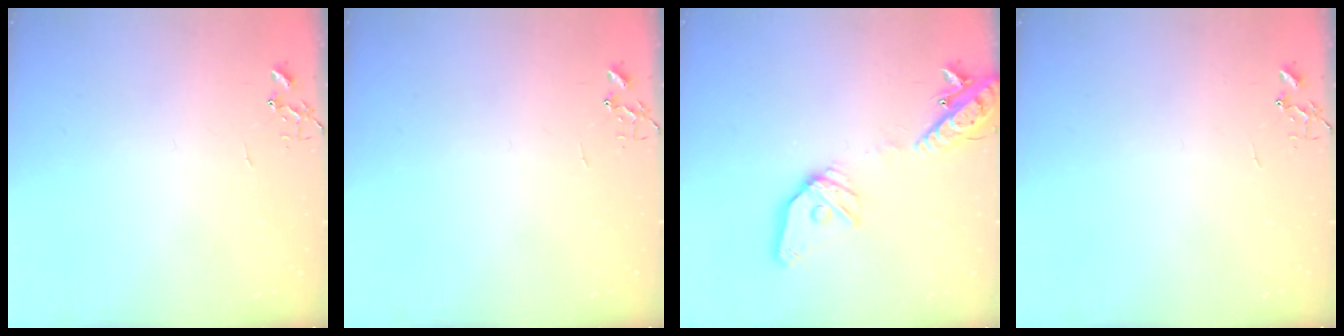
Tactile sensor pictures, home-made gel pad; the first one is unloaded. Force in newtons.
{"total": 0.0}
{"total": 17.4, "press": 17.1, "slide": 3.1}
{"total": 0.0}